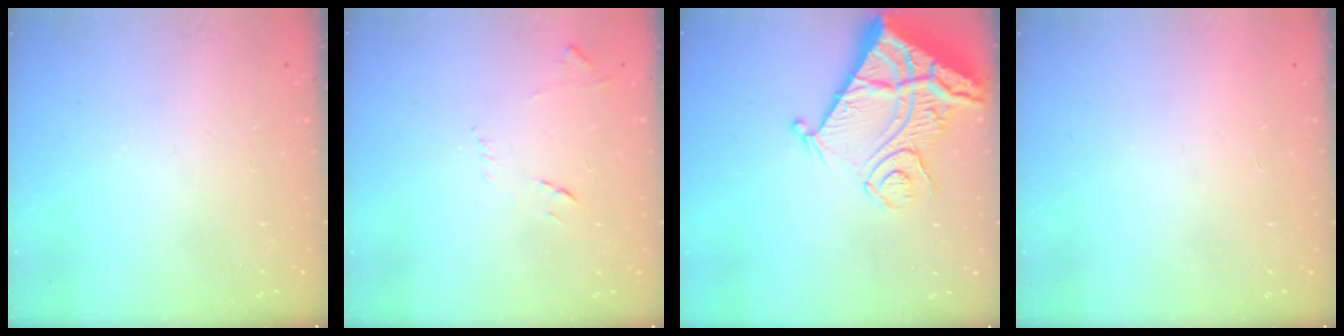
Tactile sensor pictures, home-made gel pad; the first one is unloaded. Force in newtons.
{"total": 7.8, "press": 7.8, "slide": 0.6}
{"total": 17.7, "press": 17.5, "slide": 2.3}
{"total": 1.6, "press": 1.6, "slide": 0.1}